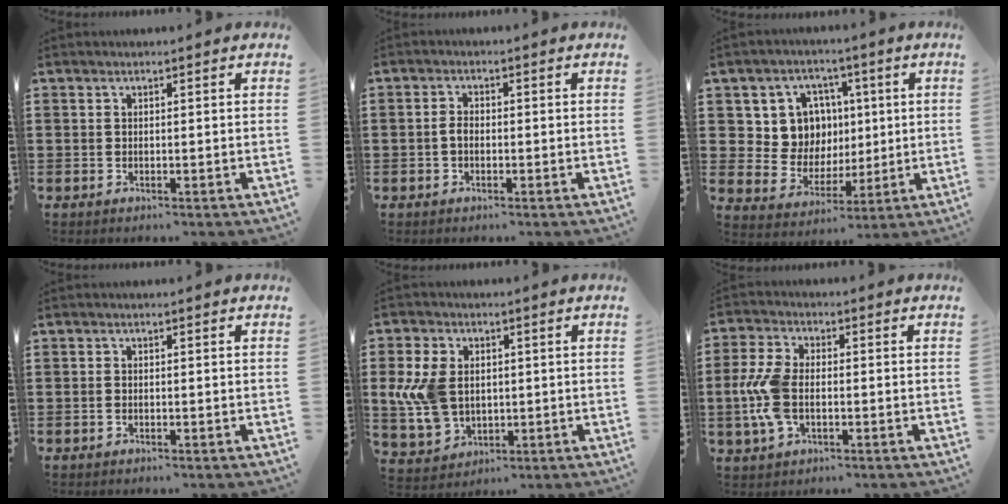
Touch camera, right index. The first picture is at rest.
{"total": 1.9, "force": [-0.5, 1.1, 1.5], "torque": [-0.036, 0.000, -0.011]}
{"total": 9.2, "force": [2.3, 8.5, 2.8], "torque": [-0.074, 0.001, 0.048]}
{"total": 0.5, "force": [-0.2, 0.2, 0.4], "torque": [-0.011, -0.003, -0.003]}
{"total": 9.2, "force": [0.8, 6.6, 6.4], "torque": [-0.178, 0.005, 0.008]}
{"total": 7.8, "force": [-0.9, 4.4, 6.3], "torque": [-0.162, -0.004, -0.025]}